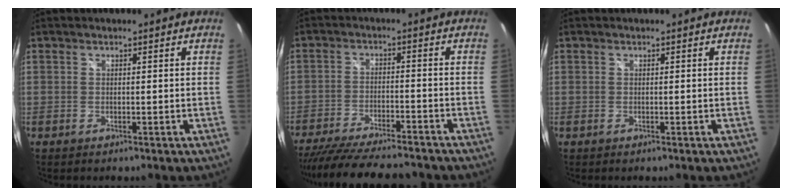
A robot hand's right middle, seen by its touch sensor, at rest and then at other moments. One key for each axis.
{"total": 19.1, "fx": -16.5, "fy": 3.7, "fz": 8.8, "tx": -0.172, "ty": -0.033, "tz": -0.253}
{"total": 0.0}